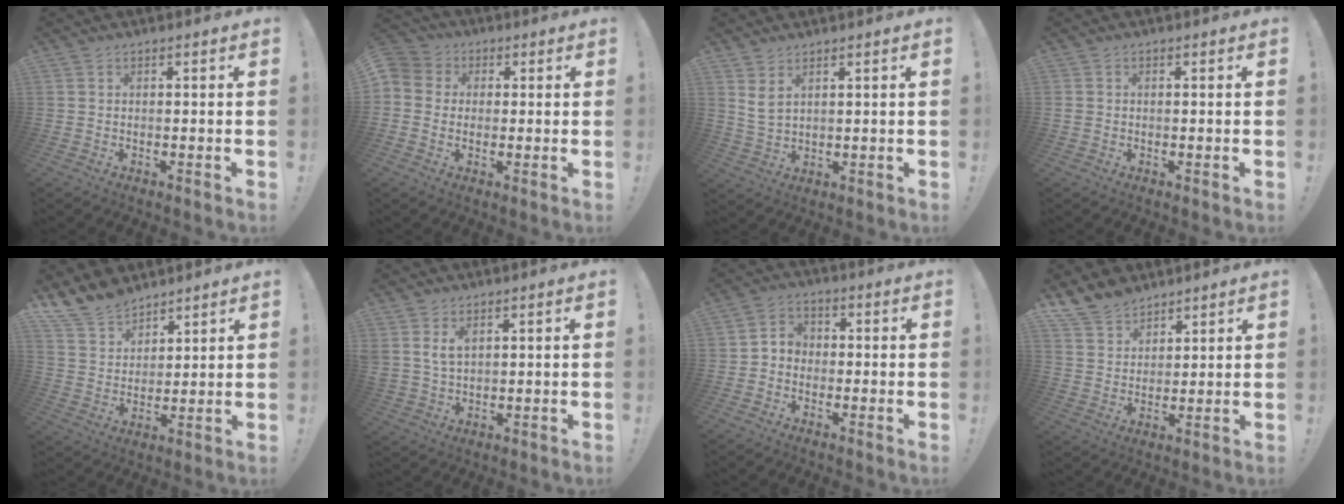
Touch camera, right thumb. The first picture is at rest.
{"total": 5.7, "force": [-0.2, 5.4, 1.9], "torque": [-0.034, 0.008, -0.002]}
{"total": 4.8, "force": [2.9, 2.3, 3.0], "torque": [-0.051, -0.013, 0.055]}
{"total": 1.0, "force": [-0.2, 0.9, 0.4], "torque": [-0.009, 0.004, -0.003]}
{"total": 11.3, "force": [9.7, 5.4, 2.0], "torque": [-0.045, -0.075, 0.190]}
{"total": 4.8, "force": [2.7, 2.8, 2.8], "torque": [-0.052, -0.007, 0.052]}
{"total": 4.2, "force": [-1.6, 3.6, 1.5], "torque": [-0.029, 0.015, -0.027]}
{"total": 9.5, "force": [7.8, 5.0, 1.8], "torque": [-0.037, -0.054, 0.155]}